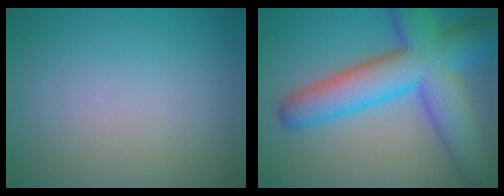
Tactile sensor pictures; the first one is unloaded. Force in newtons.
{"total": 10.6, "press": 10.6, "slide": 0.3}